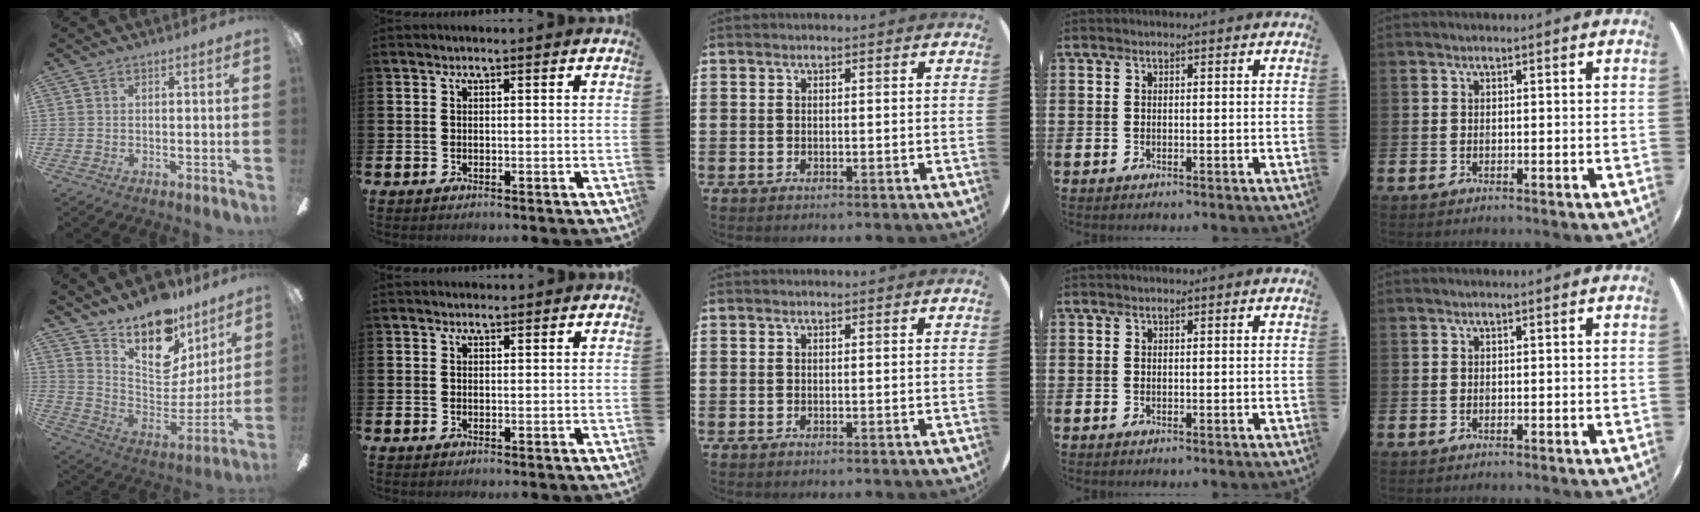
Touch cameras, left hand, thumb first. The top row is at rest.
{"thumb": {"total": 17.1, "force": [13.4, 8.1, 7.0], "torque": [-0.116, -0.108, 0.239]}, "index": {"total": 1.1, "force": [1.1, 0.4, 0.0], "torque": [0.007, 0.000, 0.018]}}